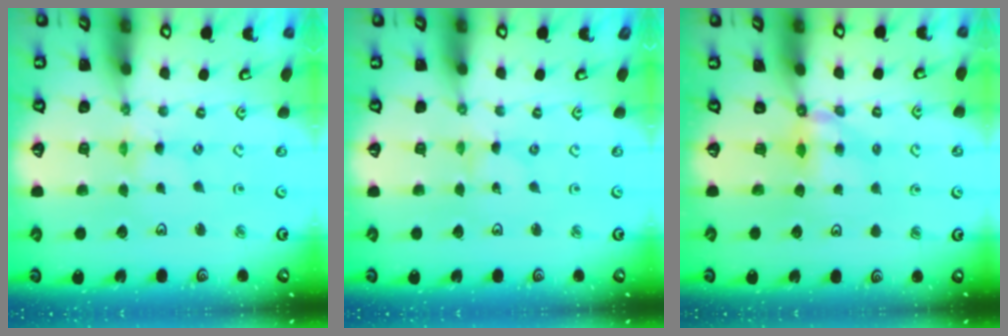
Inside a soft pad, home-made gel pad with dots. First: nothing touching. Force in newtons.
{"total": 0.0}
{"total": 5.7, "press": 5.7, "slide": 0.4}